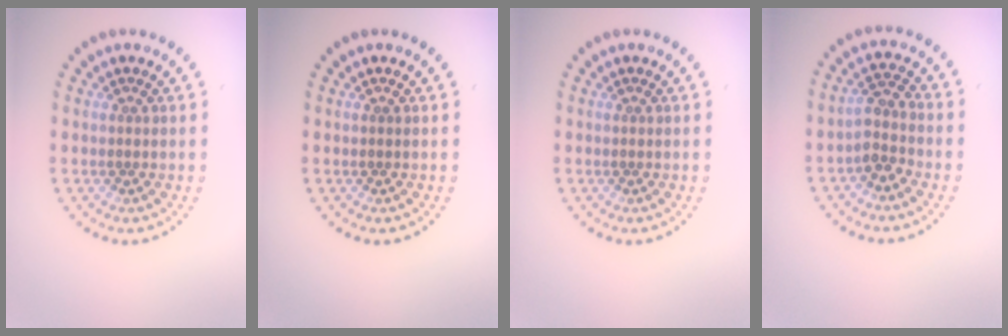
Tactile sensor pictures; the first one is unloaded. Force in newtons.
{"total": 0.0}
{"total": 0.0}
{"total": 2.3, "press": 1.9, "slide": 1.3}